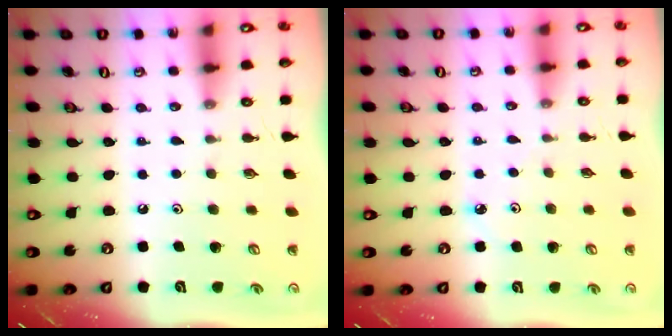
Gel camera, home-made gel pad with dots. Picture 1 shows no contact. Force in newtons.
{"total": 2.2, "press": 2.2, "slide": 0.3}